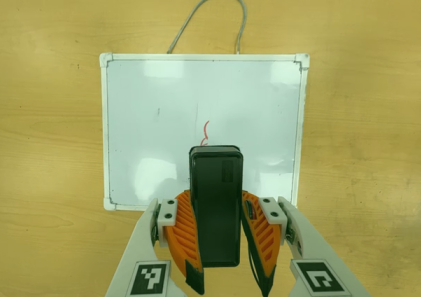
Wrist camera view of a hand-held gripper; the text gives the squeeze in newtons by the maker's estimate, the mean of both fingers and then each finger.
{"total": 8.9, "left": 7.9, "right": 10.0}